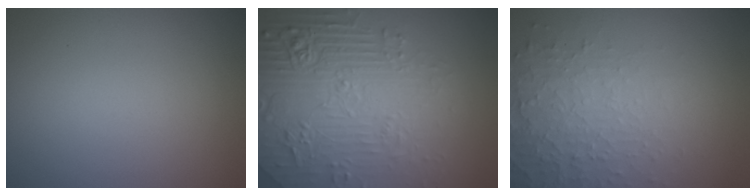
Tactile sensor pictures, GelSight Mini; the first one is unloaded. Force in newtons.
{"total": 8.9, "press": 6.1, "slide": 6.5}
{"total": 5.3, "press": 3.4, "slide": 4.1}